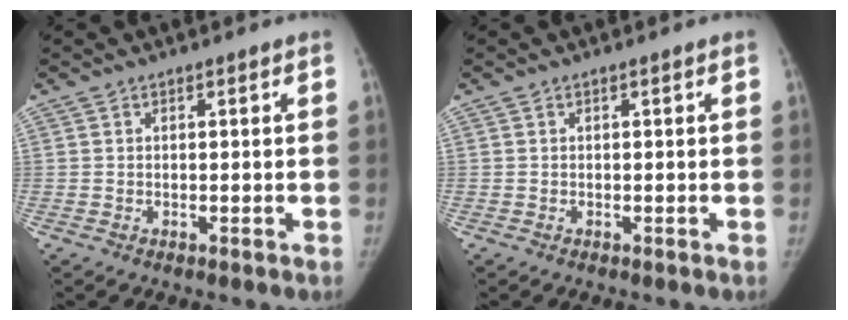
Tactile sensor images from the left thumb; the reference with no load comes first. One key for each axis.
{"total": 0.0}